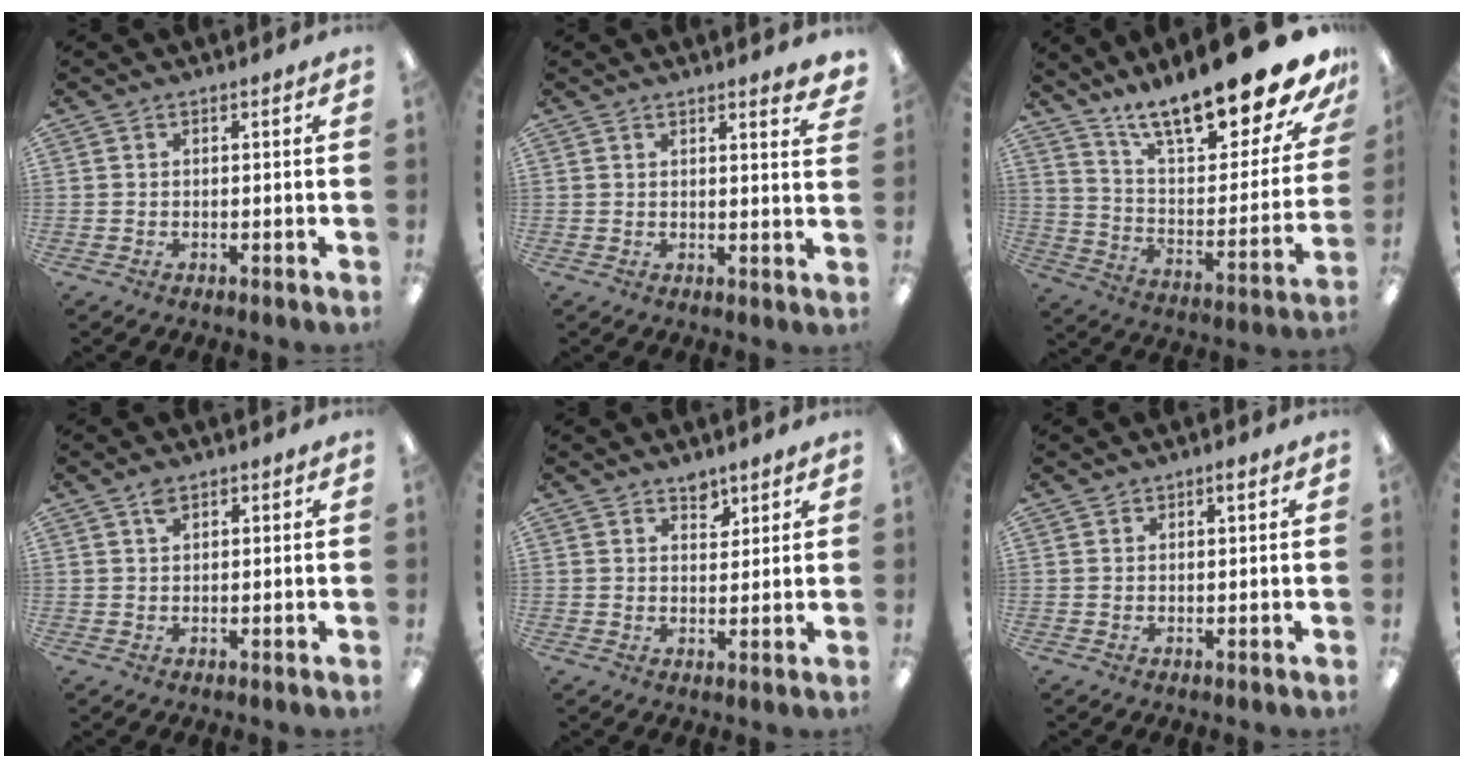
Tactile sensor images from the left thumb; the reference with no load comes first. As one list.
[{"total": 2.6, "force": [2.3, 0.1, 1.3], "torque": [-0.007, -0.017, 0.035]}, {"total": 23.1, "force": [17.4, 5.9, 13.9], "torque": [-0.204, -0.124, 0.287]}, {"total": 2.3, "force": [1.3, 1.4, 1.2], "torque": [-0.020, -0.001, 0.022]}, {"total": 3.7, "force": [3.0, 1.9, 1.0], "torque": [0.009, -0.024, 0.050]}, {"total": 1.3, "force": [0.9, 0.6, 0.7], "torque": [-0.015, 0.003, 0.016]}]